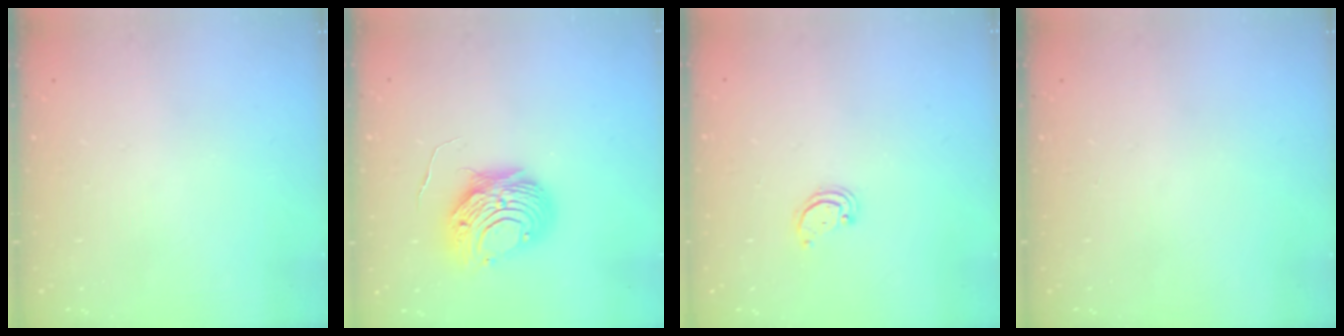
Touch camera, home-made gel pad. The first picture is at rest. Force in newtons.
{"total": 9.4, "press": 9.4, "slide": 1.0}
{"total": 2.2, "press": 2.2, "slide": 0.2}
{"total": 0.0}